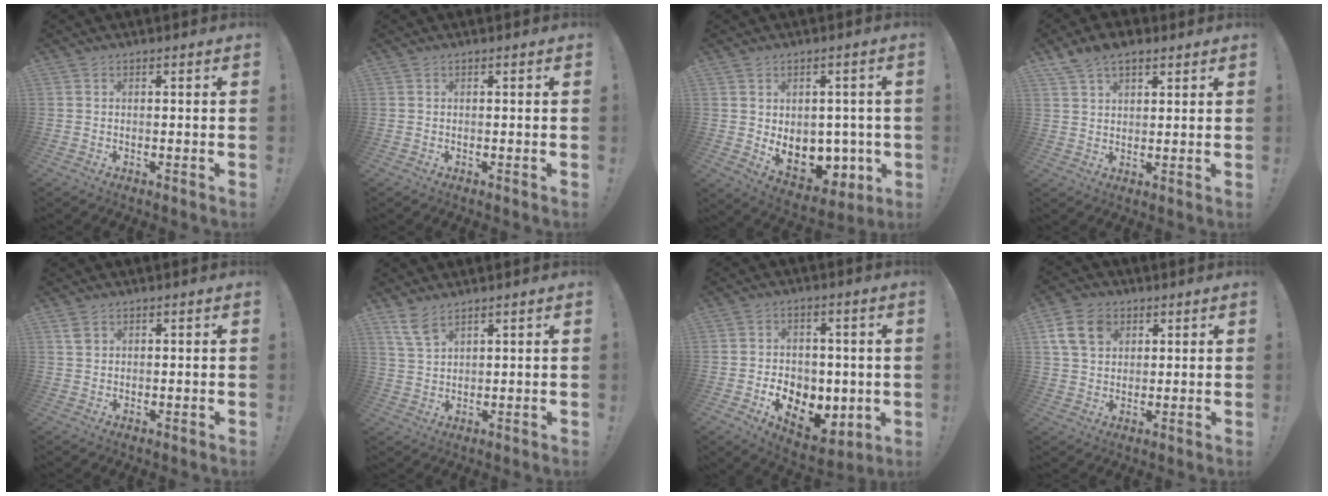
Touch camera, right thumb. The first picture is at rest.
{"total": 0.0}
{"total": 10.9, "force": [-0.9, 8.7, 6.5], "torque": [-0.078, -0.008, 0.000]}
{"total": 6.8, "force": [4.6, 3.7, 3.3], "torque": [-0.057, -0.014, 0.088]}
{"total": 2.3, "force": [1.3, 1.5, 1.0], "torque": [-0.008, -0.004, 0.023]}
{"total": 6.2, "force": [4.6, 2.6, 3.3], "torque": [-0.065, -0.023, 0.089]}
{"total": 10.6, "force": [-2.6, 8.5, 5.8], "torque": [-0.070, 0.009, -0.032]}
{"total": 11.7, "force": [4.9, 8.5, 6.2], "torque": [-0.110, -0.012, 0.099]}